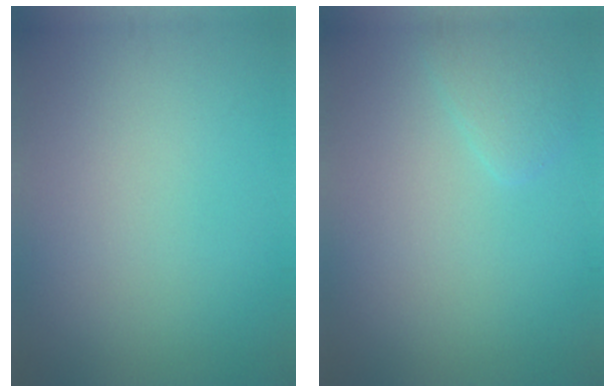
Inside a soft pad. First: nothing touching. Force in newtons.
{"total": 1.5, "press": 1.5, "slide": 0.2}